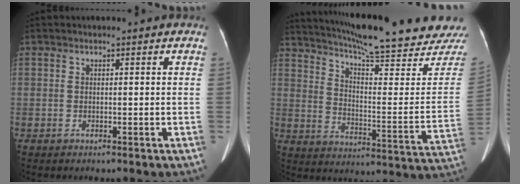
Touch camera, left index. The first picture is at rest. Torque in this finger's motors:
{"motor_torque": [0.77, -1.37, 0.17, 0.02]}